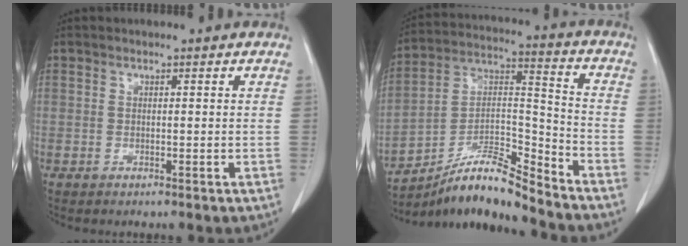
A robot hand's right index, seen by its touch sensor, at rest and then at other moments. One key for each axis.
{"total": 12.4, "fx": -11.1, "fy": 0.4, "fz": 5.4, "tx": -0.098, "ty": 0.031, "tz": -0.198}